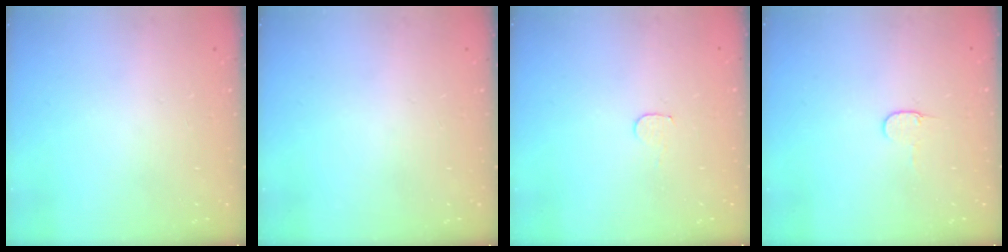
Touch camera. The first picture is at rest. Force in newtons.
{"total": 0.0}
{"total": 3.5, "press": 3.5, "slide": 0.3}
{"total": 3.8, "press": 3.8, "slide": 0.4}